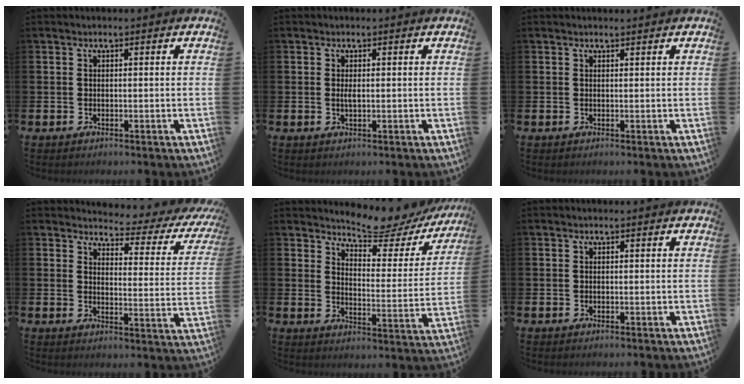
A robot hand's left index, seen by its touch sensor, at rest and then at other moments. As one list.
[{"total": 1.1, "force": [0.2, 0.3, 1.0], "torque": [-0.020, 0.002, 0.002]}, {"total": 0.6, "force": [0.6, 0.0, 0.1], "torque": [0.014, -0.006, 0.008]}, {"total": 3.4, "force": [3.0, 1.4, 1.1], "torque": [-0.022, -0.034, 0.039]}, {"total": 6.7, "force": [6.4, 1.4, 1.4], "torque": [-0.041, -0.052, 0.108]}, {"total": 0.0}]